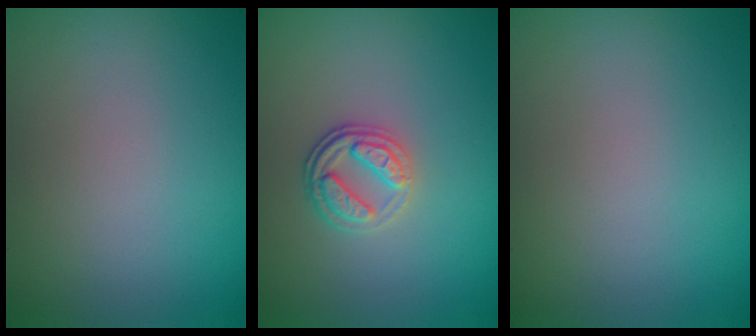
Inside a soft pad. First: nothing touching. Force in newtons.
{"total": 3.0, "press": 2.5, "slide": 1.7}
{"total": 0.0}